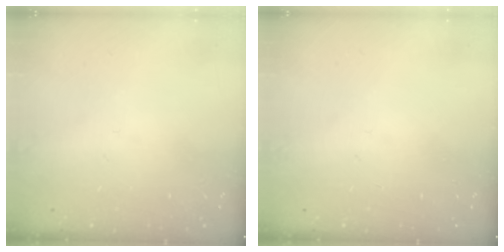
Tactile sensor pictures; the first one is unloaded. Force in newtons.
{"total": 0.0}